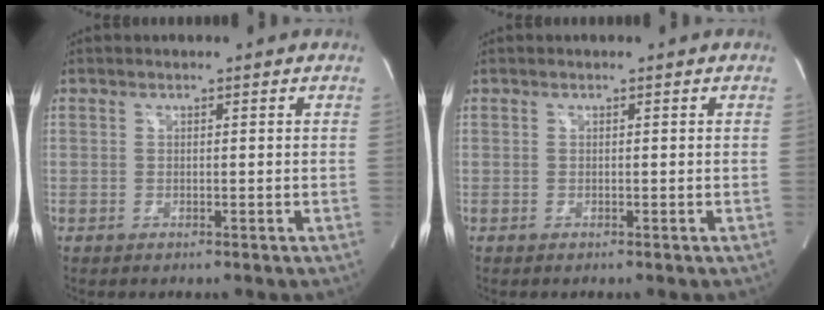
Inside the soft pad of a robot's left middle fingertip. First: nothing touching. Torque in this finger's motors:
{"motor_torque": [0.03, -0.03, 0.00, 0.00]}